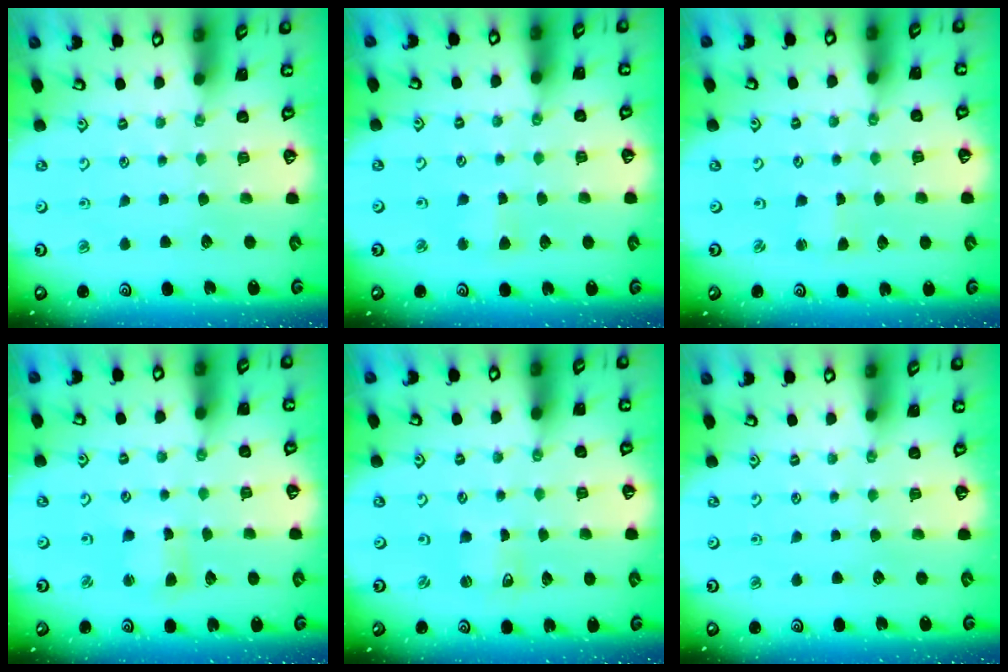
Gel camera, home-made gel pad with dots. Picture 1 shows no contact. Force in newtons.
{"total": 2.2, "press": 2.2, "slide": 0.2}
{"total": 0.9, "press": 0.9, "slide": 0.1}
{"total": 3.2, "press": 3.2, "slide": 0.3}
{"total": 1.2, "press": 1.2, "slide": 0.1}
{"total": 0.0}